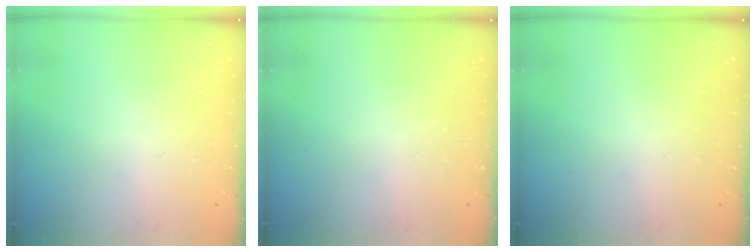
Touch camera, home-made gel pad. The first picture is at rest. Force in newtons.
{"total": 0.0}
{"total": 0.0}